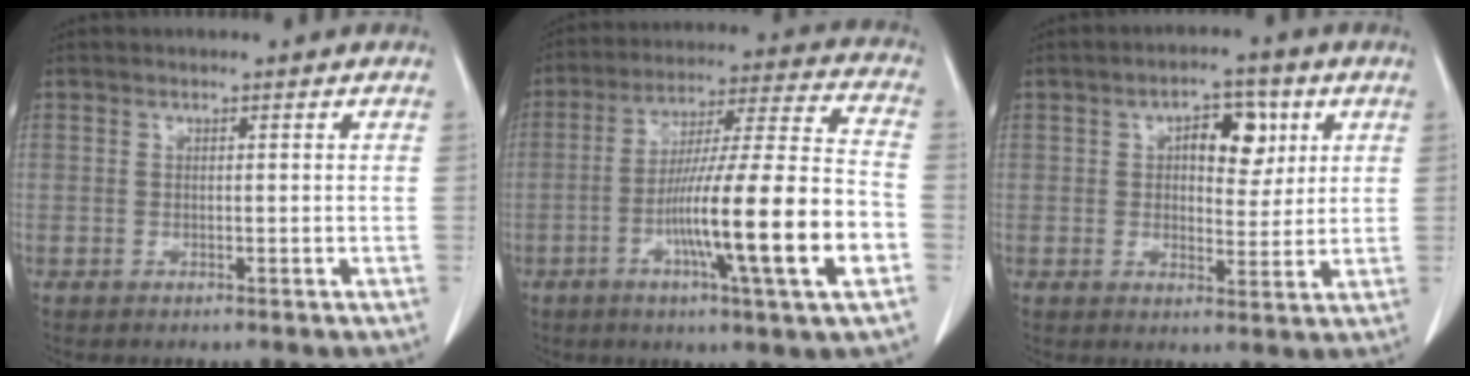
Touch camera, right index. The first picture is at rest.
{"total": 19.5, "force": [-6.1, 0.0, 18.6], "torque": [-0.298, -0.006, -0.101]}
{"total": 7.1, "force": [2.4, 3.6, 5.7], "torque": [-0.078, 0.015, 0.035]}